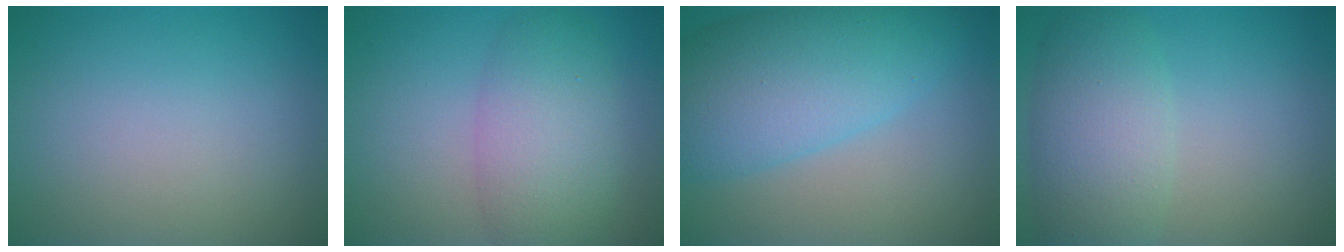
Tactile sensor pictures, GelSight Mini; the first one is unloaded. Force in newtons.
{"total": 5.7, "press": 5.7, "slide": 0.3}
{"total": 8.6, "press": 8.6, "slide": 0.2}
{"total": 5.6, "press": 5.5, "slide": 0.4}